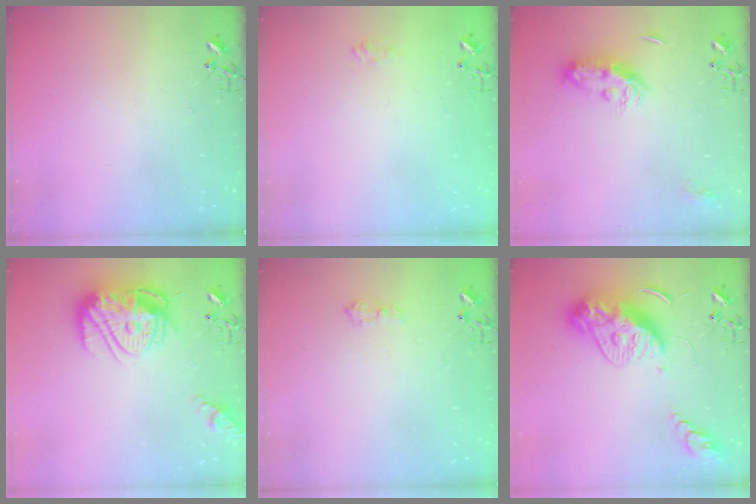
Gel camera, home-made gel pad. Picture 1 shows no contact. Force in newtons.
{"total": 6.7, "press": 6.6, "slide": 0.7}
{"total": 8.7, "press": 8.7, "slide": 0.4}
{"total": 17.2, "press": 17.2, "slide": 1.4}
{"total": 7.0, "press": 6.9, "slide": 0.9}
{"total": 14.4, "press": 14.4, "slide": 1.3}